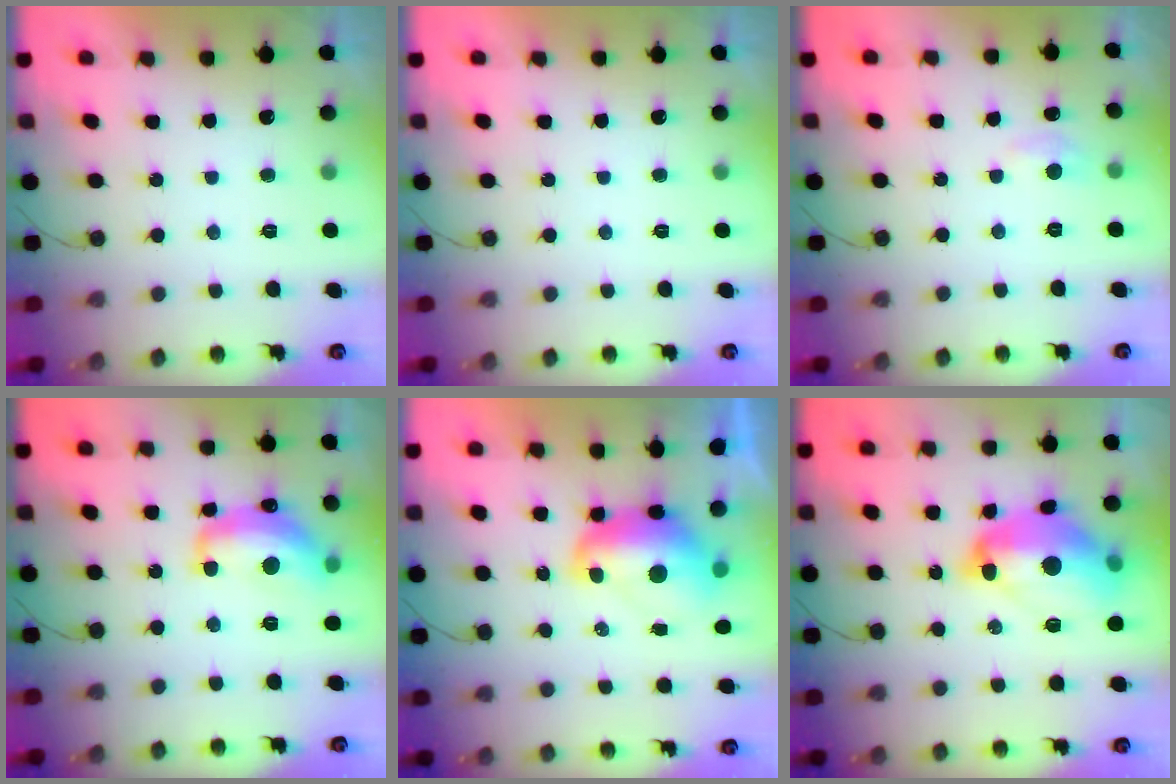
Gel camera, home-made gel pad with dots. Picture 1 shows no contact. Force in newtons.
{"total": 0.0}
{"total": 4.4, "press": 4.4, "slide": 0.7}
{"total": 14.1, "press": 14.1, "slide": 0.9}
{"total": 11.3, "press": 11.2, "slide": 1.2}
{"total": 16.6, "press": 16.5, "slide": 1.7}